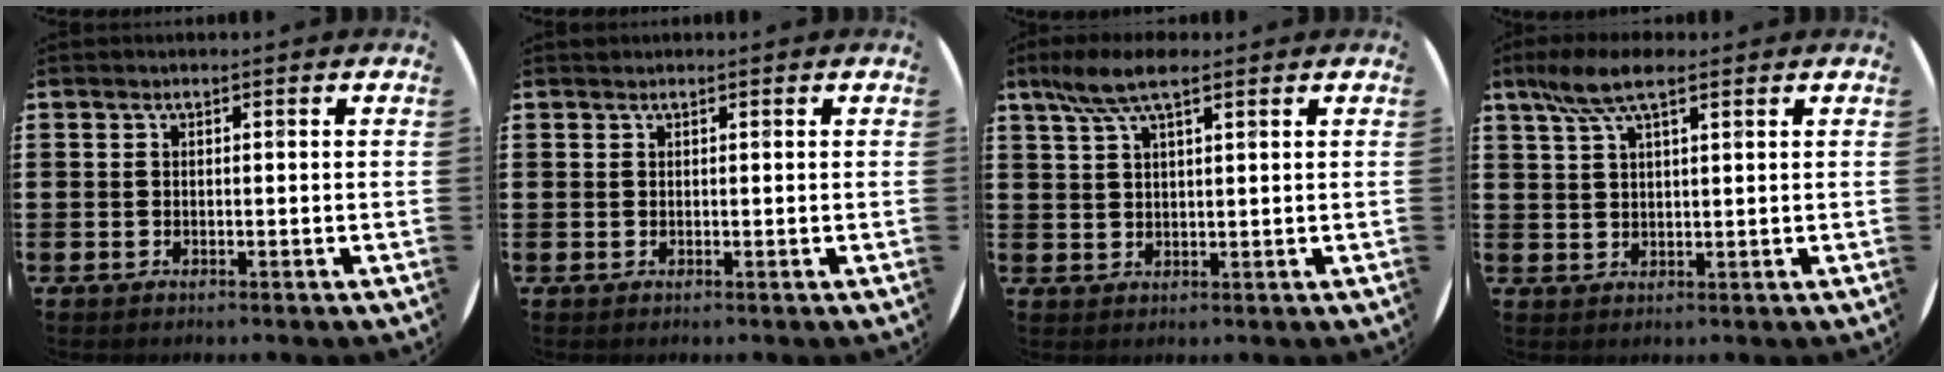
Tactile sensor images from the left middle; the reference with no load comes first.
{"total": 0.0}
{"total": 6.0, "force": [4.1, 1.6, 4.1], "torque": [-0.091, 0.003, 0.073]}
{"total": 6.2, "force": [4.1, 1.8, 4.3], "torque": [-0.094, 0.003, 0.074]}